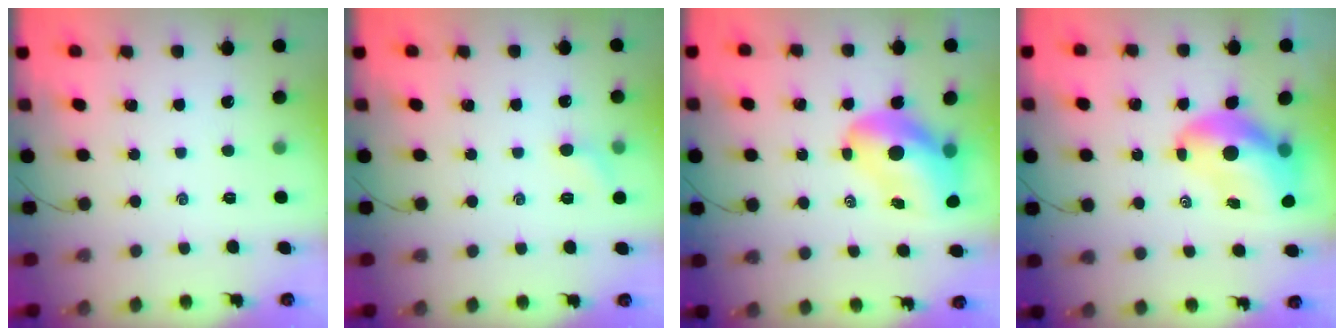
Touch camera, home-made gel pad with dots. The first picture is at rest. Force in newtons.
{"total": 5.0, "press": 4.7, "slide": 1.5}
{"total": 12.2, "press": 11.7, "slide": 3.6}
{"total": 10.1, "press": 9.6, "slide": 2.9}